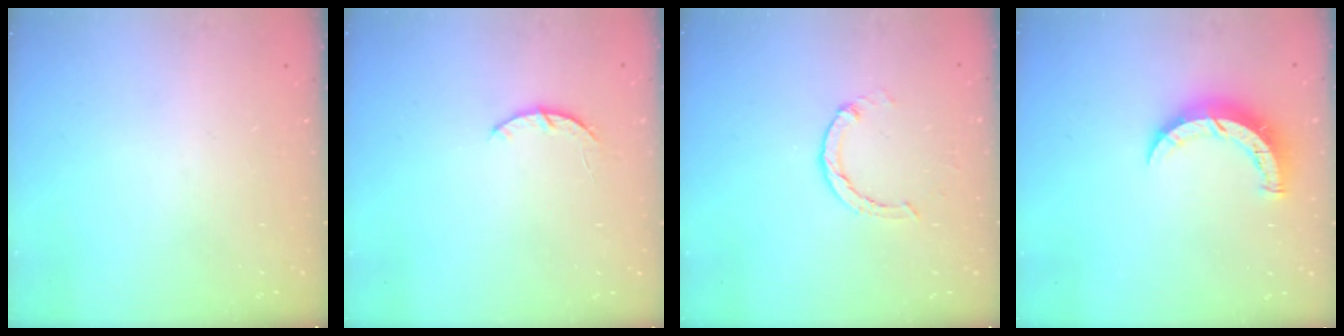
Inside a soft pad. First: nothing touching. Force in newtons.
{"total": 2.9, "press": 2.8, "slide": 0.5}
{"total": 2.0, "press": 2.0, "slide": 0.2}
{"total": 9.0, "press": 9.0, "slide": 0.7}